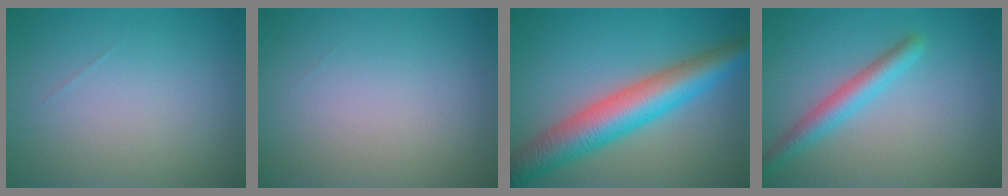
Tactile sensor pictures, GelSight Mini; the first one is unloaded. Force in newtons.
{"total": 0.0}
{"total": 7.9, "press": 7.9, "slide": 0.2}
{"total": 2.9, "press": 2.9, "slide": 0.2}